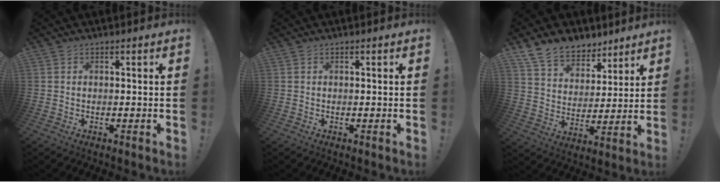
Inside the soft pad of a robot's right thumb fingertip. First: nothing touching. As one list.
[{"total": 0.0}, {"total": 12.6, "force": [9.9, 7.1, 3.5], "torque": [-0.074, -0.069, 0.191]}]